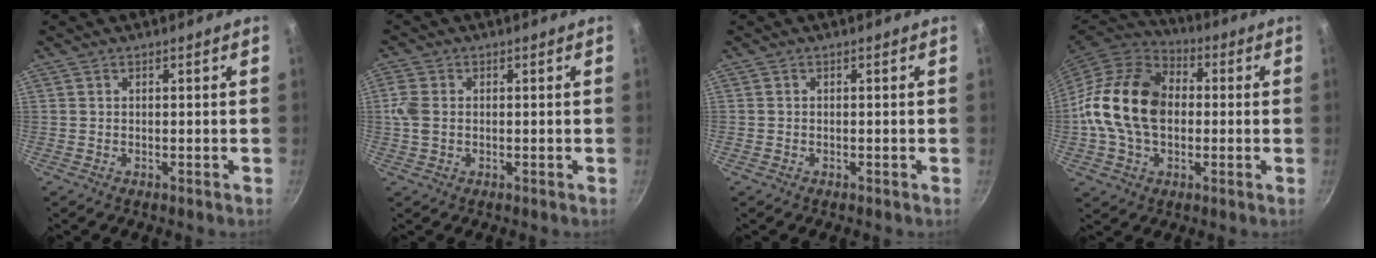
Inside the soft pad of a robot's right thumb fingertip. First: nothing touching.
{"total": 3.6, "force": [0.1, 2.6, 2.5], "torque": [-0.058, 0.004, -0.001]}
{"total": 0.0}
{"total": 18.4, "force": [-0.1, 13.1, 12.9], "torque": [-0.216, 0.029, -0.016]}